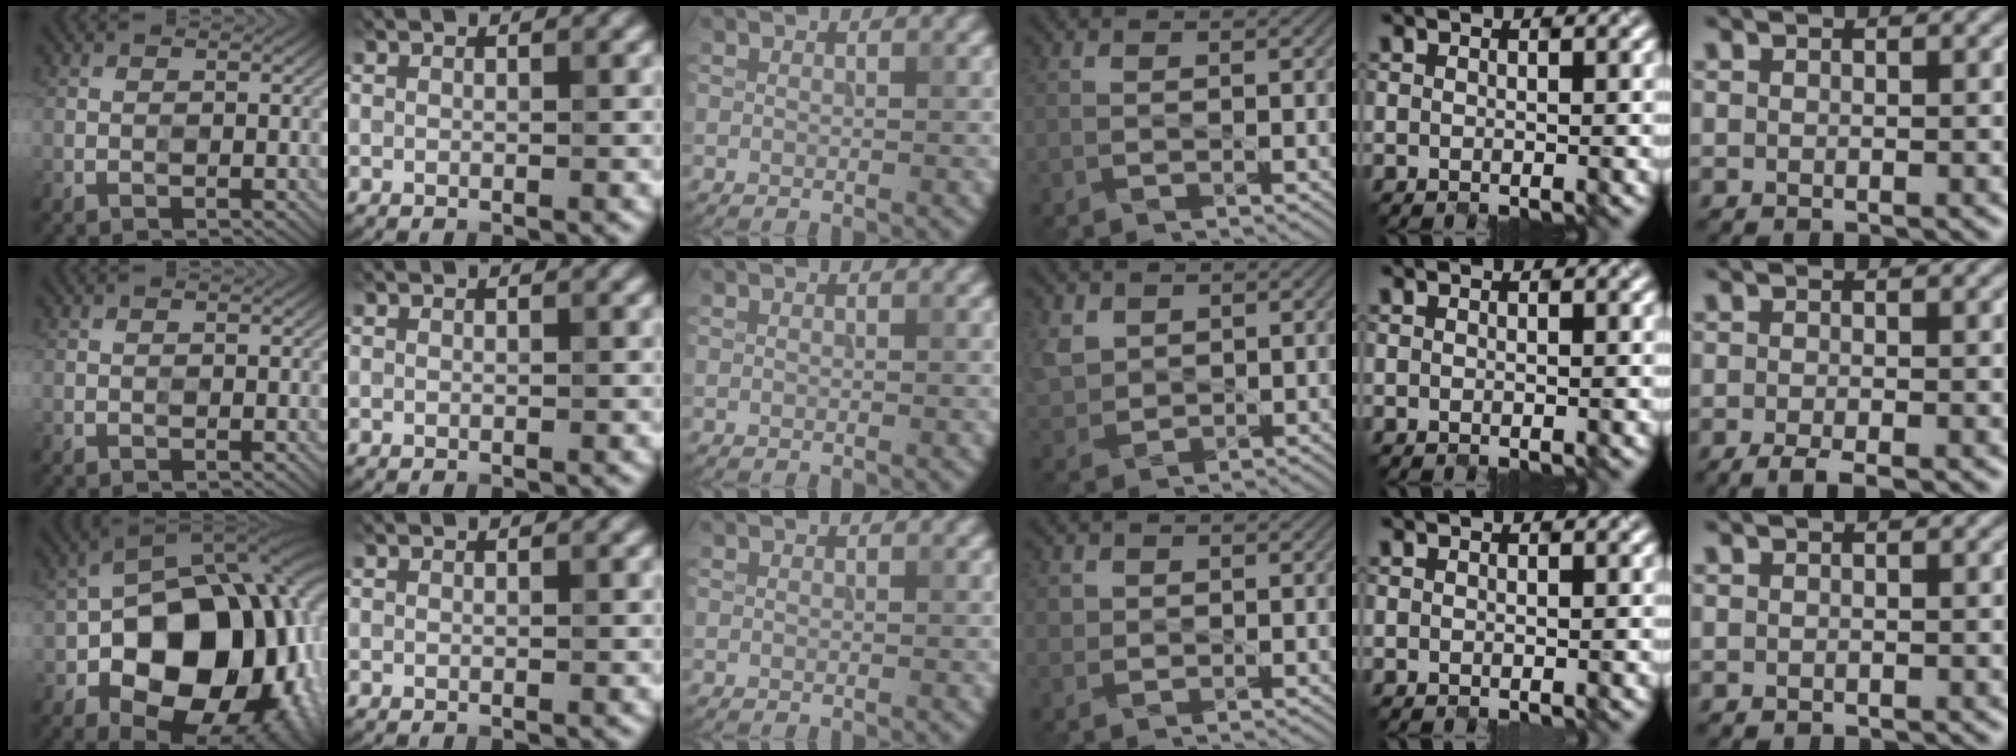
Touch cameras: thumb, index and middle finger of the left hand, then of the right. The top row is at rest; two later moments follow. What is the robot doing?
{"motion": "close", "object": "jewelry box"}